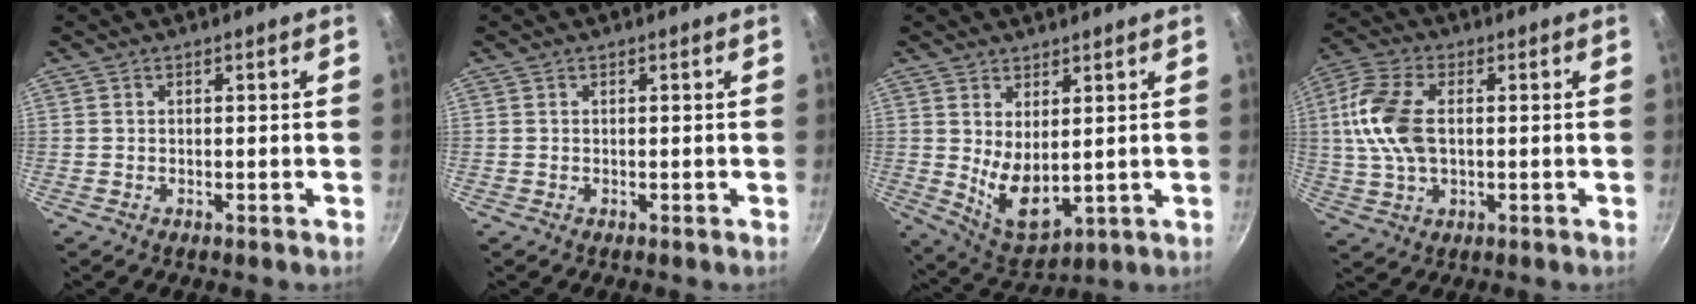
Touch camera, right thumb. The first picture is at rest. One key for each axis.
{"total": 0.0}
{"total": 8.8, "fx": 1.9, "fy": 4.5, "fz": 7.4, "tx": -0.109, "ty": -0.035, "tz": 0.054}
{"total": 12.0, "fx": 0.9, "fy": 7.1, "fz": 9.7, "tx": -0.194, "ty": 0.018, "tz": 0.009}